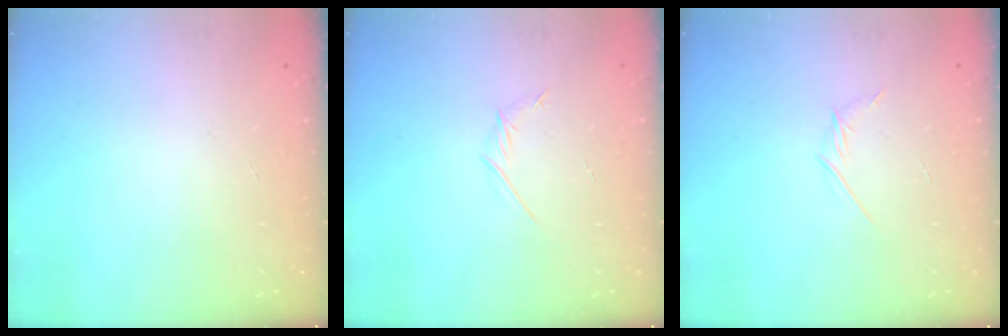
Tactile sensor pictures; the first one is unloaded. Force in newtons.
{"total": 2.8, "press": 2.7, "slide": 0.8}
{"total": 2.9, "press": 2.8, "slide": 0.8}